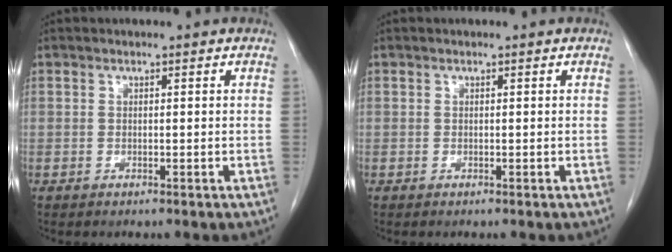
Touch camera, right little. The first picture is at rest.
{"total": 0.0}